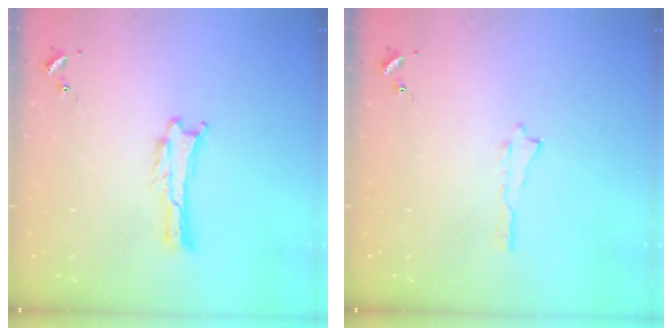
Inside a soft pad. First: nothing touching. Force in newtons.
{"total": 0.0}